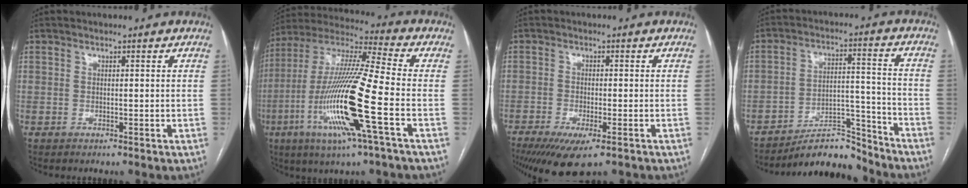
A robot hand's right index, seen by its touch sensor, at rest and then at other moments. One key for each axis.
{"total": 19.7, "fx": -5.9, "fy": 0.3, "fz": 18.8, "tx": -0.392, "ty": -0.021, "tz": -0.118}
{"total": 10.1, "fx": -6.8, "fy": 2.5, "fz": 7.0, "tx": -0.115, "ty": -0.023, "tz": -0.108}
{"total": 9.6, "fx": -9.1, "fy": 2.4, "fz": 1.9, "tx": -0.020, "ty": 0.042, "tz": -0.151}